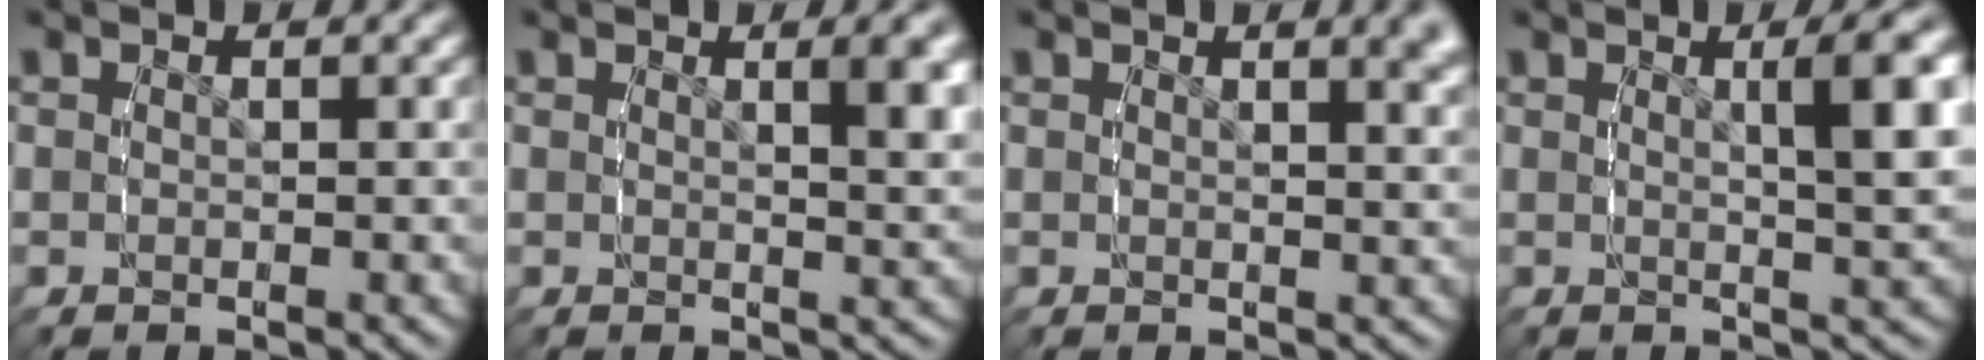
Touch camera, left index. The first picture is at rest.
{"total": 2.8, "force": [1.1, -0.1, 2.5], "torque": [-0.032, -0.006, 0.023]}
{"total": 2.5, "force": [1.5, 0.0, 2.0], "torque": [-0.022, -0.002, 0.025]}
{"total": 4.9, "force": [1.5, 0.6, 4.7], "torque": [-0.055, 0.003, 0.026]}